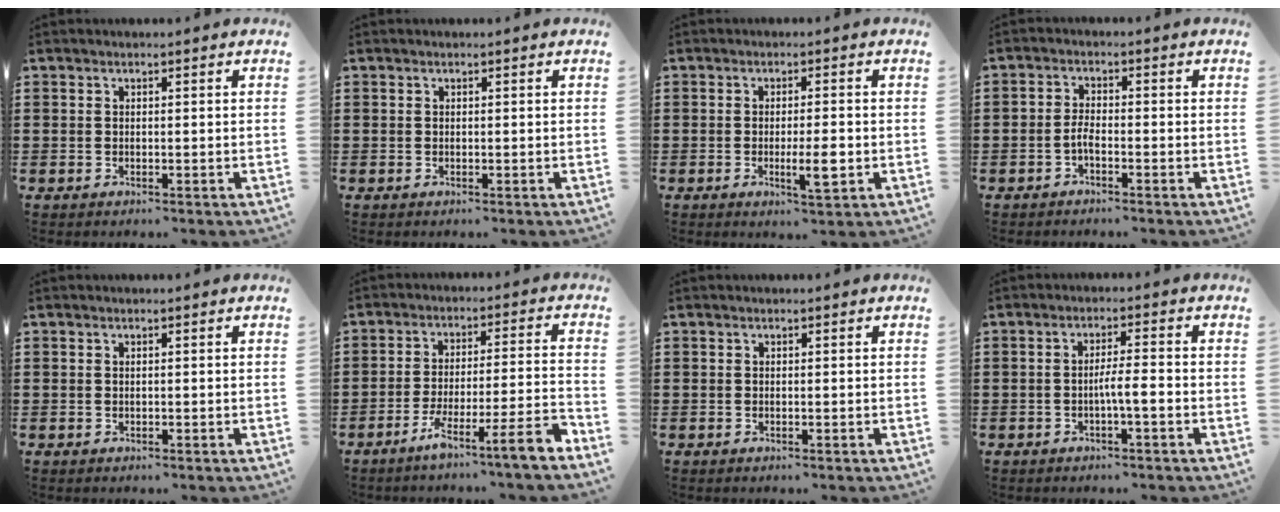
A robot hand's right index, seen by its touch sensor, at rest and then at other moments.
{"total": 0.0}
{"total": 4.8, "force": [-1.3, 0.7, 4.6], "torque": [-0.082, -0.006, -0.023]}
{"total": 2.2, "force": [-1.3, 0.7, 1.6], "torque": [-0.040, 0.000, -0.028]}
{"total": 0.0}
{"total": 8.1, "force": [-6.0, -0.2, 5.5], "torque": [-0.090, -0.005, -0.113]}
{"total": 0.0}
{"total": 3.4, "force": [-1.2, 0.1, 3.2], "torque": [-0.064, -0.006, -0.026]}